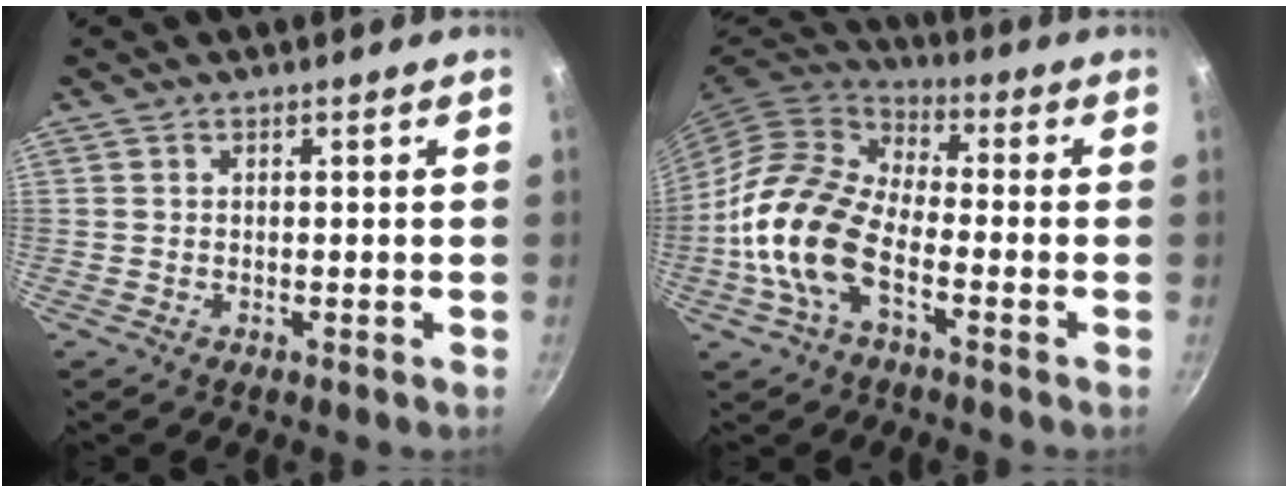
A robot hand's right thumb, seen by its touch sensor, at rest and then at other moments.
{"total": 15.7, "force": [-4.9, 8.4, 12.3], "torque": [-0.223, 0.038, -0.112]}